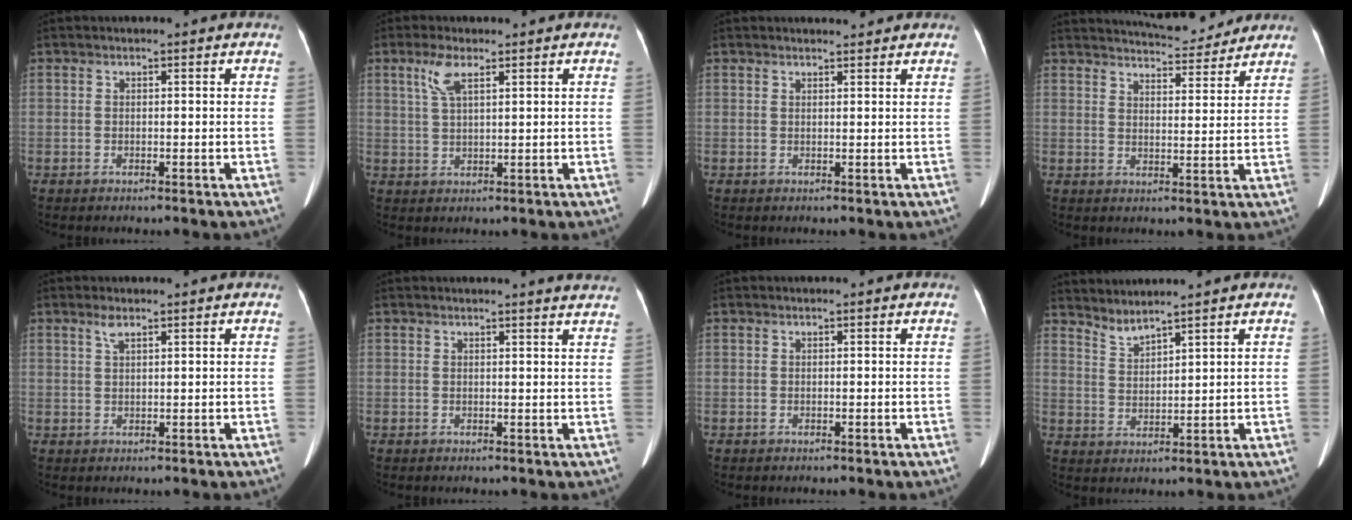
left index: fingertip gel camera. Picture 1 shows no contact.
{"total": 3.9, "force": [2.1, 0.8, 3.2], "torque": [-0.074, 0.007, 0.047]}
{"total": 2.3, "force": [2.2, 0.4, 0.4], "torque": [-0.010, 0.005, 0.029]}
{"total": 10.3, "force": [9.8, 1.6, 2.6], "torque": [-0.038, 0.005, 0.131]}
{"total": 1.4, "force": [1.0, 0.4, 1.0], "torque": [-0.022, 0.009, 0.024]}
{"total": 4.8, "force": [4.6, -0.4, 1.3], "torque": [-0.016, -0.008, 0.029]}
{"total": 0.0}
{"total": 3.1, "force": [3.1, -0.4, 0.4], "torque": [-0.015, -0.003, 0.068]}